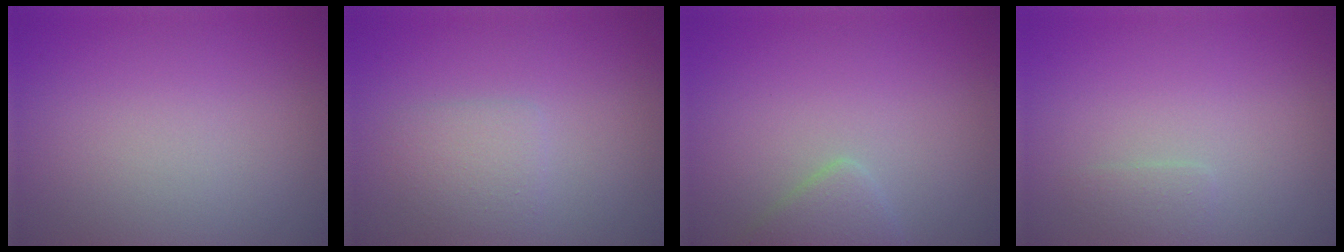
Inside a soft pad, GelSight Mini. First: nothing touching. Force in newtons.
{"total": 1.9, "press": 1.9, "slide": 0.0}
{"total": 1.9, "press": 1.9, "slide": 0.0}
{"total": 0.8, "press": 0.8, "slide": 0.0}